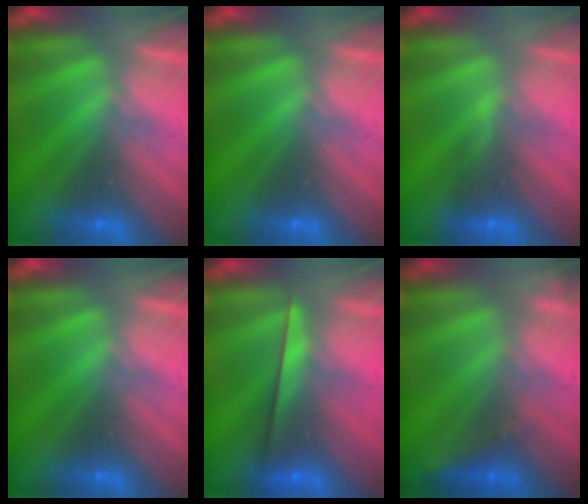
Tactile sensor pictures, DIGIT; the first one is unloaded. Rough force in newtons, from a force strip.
{"total": 0.0}
{"total": 3.2}
{"total": 0.0}
{"total": 2.4}
{"total": 2.9}